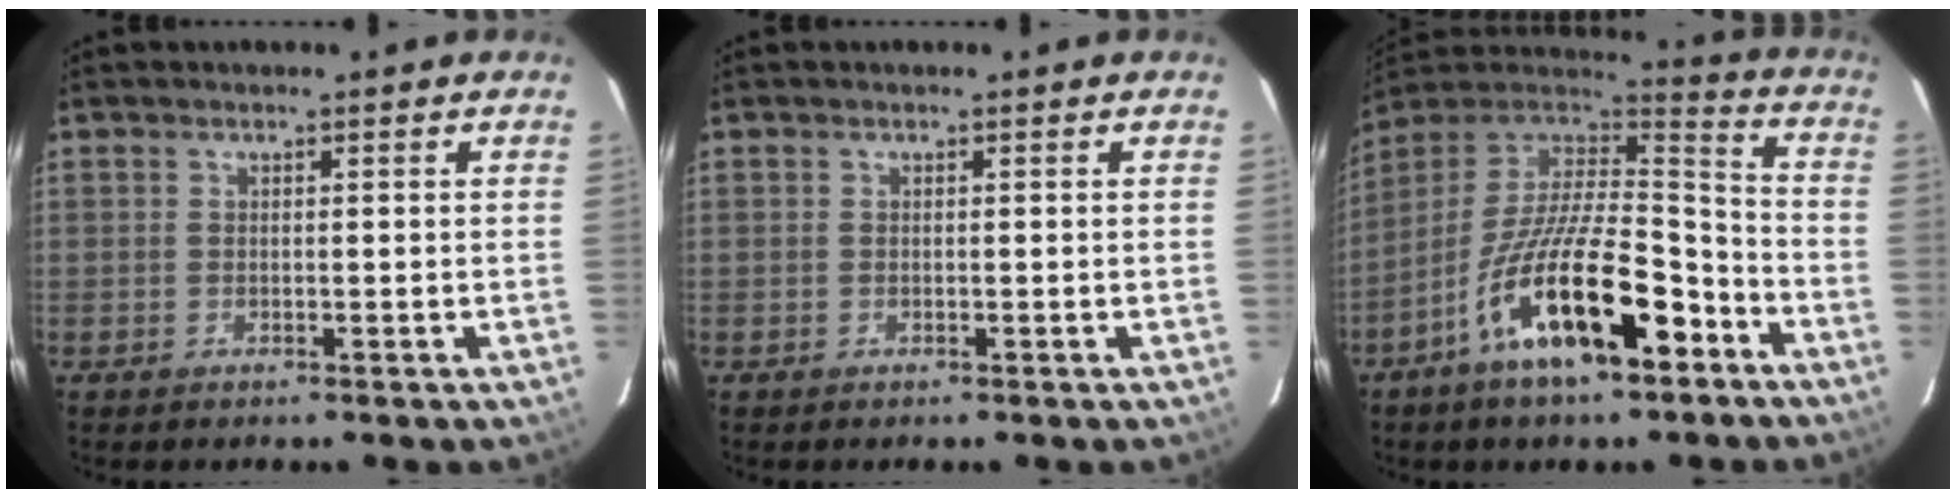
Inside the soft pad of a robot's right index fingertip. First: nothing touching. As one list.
[{"total": 0.0}, {"total": 20.6, "force": [-10.5, 7.0, 16.2], "torque": [-0.288, -0.018, -0.182]}]